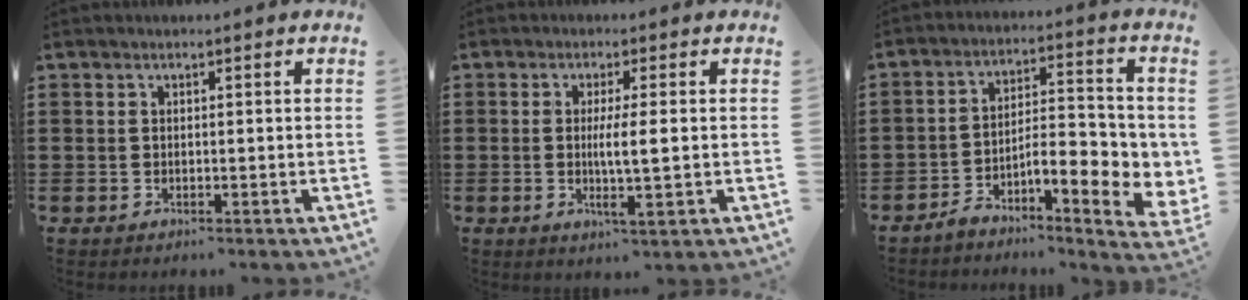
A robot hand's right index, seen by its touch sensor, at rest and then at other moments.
{"total": 4.6, "force": [-0.1, 0.1, 4.6], "torque": [-0.082, -0.006, -0.005]}
{"total": 7.0, "force": [-2.4, 2.4, 6.1], "torque": [-0.090, -0.022, -0.046]}